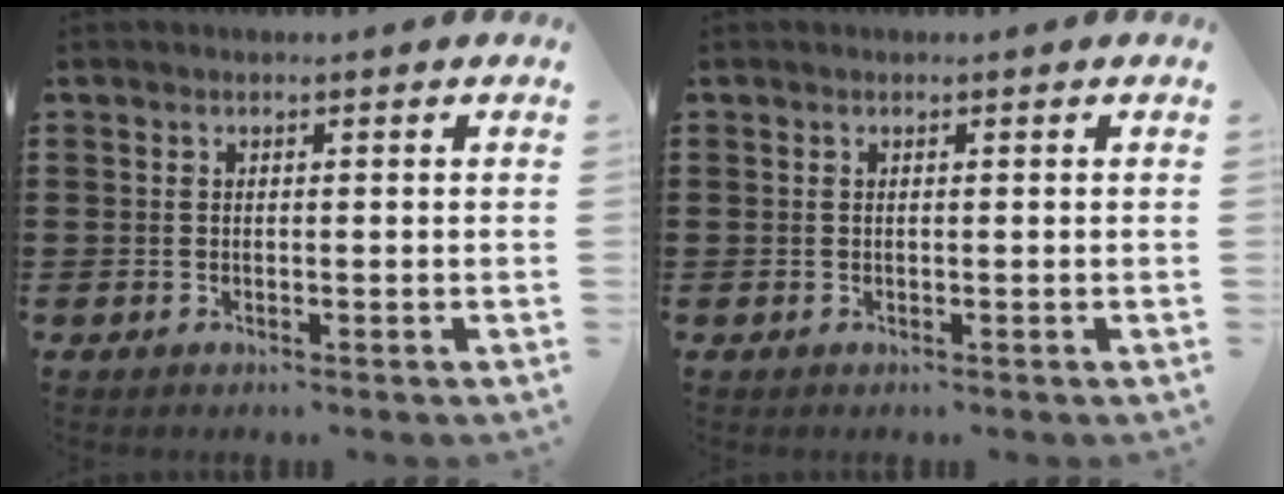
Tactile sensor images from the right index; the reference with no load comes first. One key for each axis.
{"total": 0.0}